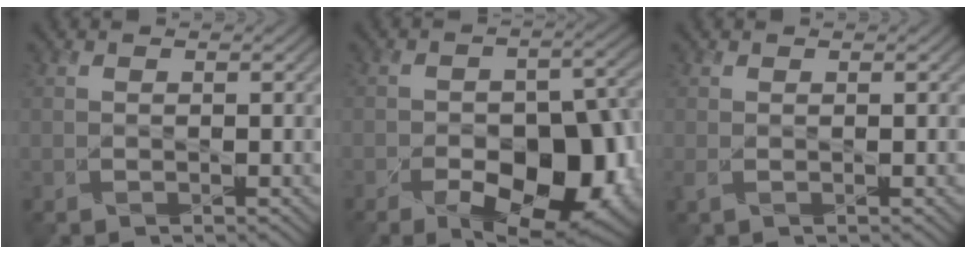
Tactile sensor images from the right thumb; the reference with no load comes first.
{"total": 14.5, "force": [-6.3, 8.2, 10.1], "torque": [-0.127, -0.028, -0.089]}
{"total": 0.7, "force": [0.2, 0.2, 0.7], "torque": [-0.019, -0.001, 0.005]}